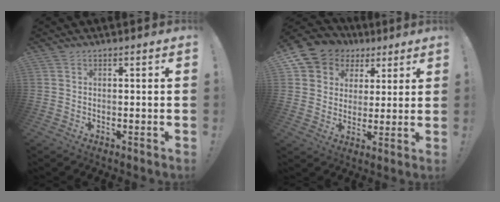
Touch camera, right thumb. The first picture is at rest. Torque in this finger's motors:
{"motor_torque": [-0.73, 1.05, 0.23, -0.11, 0.11]}